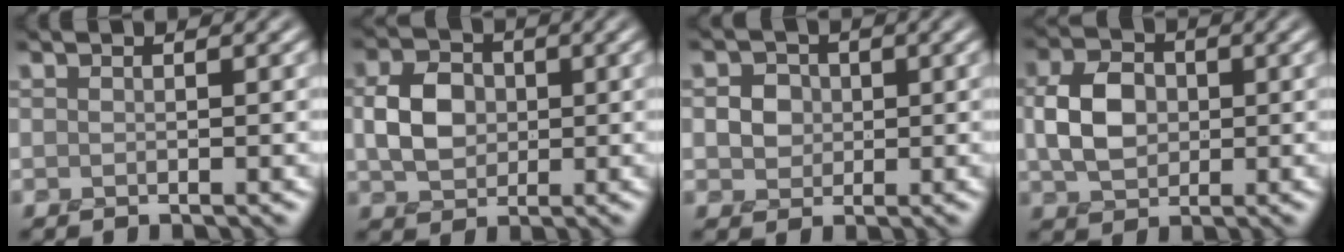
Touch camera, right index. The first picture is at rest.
{"total": 3.7, "force": [-0.2, 2.9, 2.3], "torque": [-0.048, -0.001, -0.004]}
{"total": 2.6, "force": [0.0, 2.3, 1.1], "torque": [-0.007, 0.002, -0.011]}
{"total": 4.1, "force": [-0.1, 3.1, 2.7], "torque": [-0.061, -0.001, -0.004]}